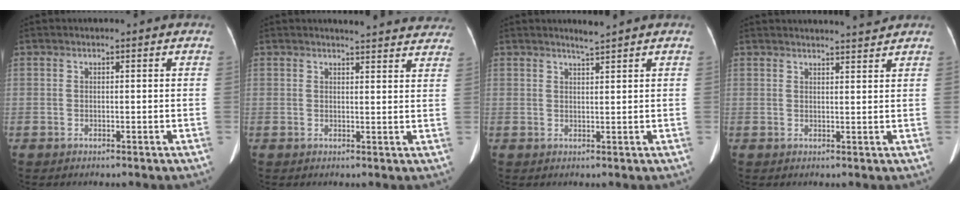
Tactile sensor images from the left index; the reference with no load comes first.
{"total": 14.0, "force": [13.4, 2.0, 3.5], "torque": [-0.020, -0.026, 0.133]}
{"total": 1.6, "force": [1.4, -0.6, 0.4], "torque": [-0.013, -0.005, 0.027]}
{"total": 5.1, "force": [5.0, -0.6, 0.9], "torque": [-0.013, 0.005, 0.059]}